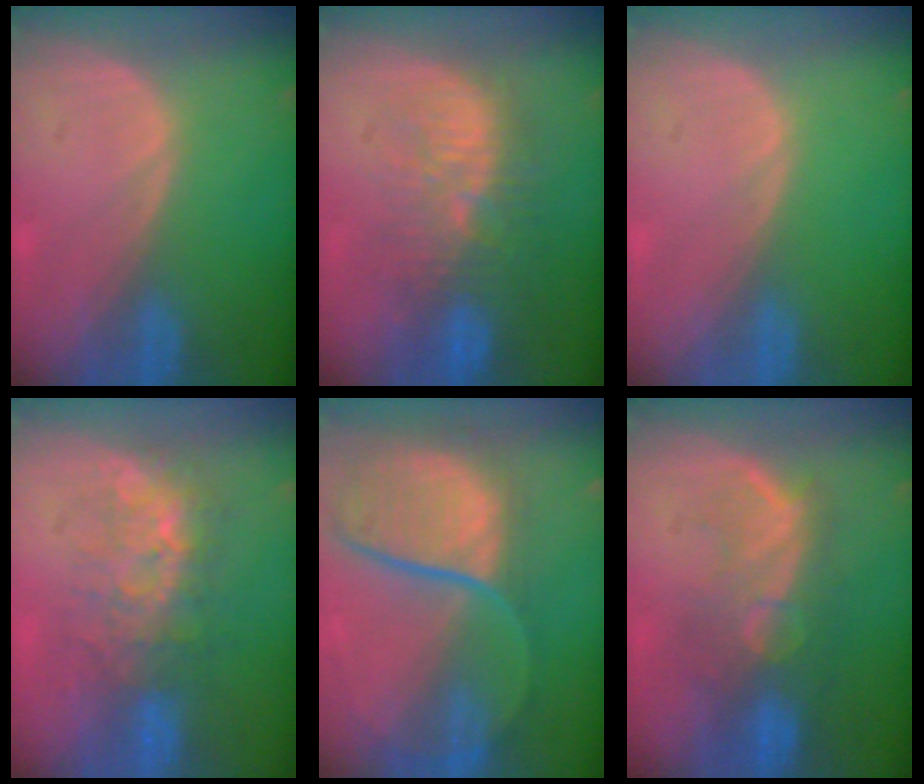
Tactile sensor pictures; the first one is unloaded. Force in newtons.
{"total": 10.4, "press": 9.3, "slide": 4.5}
{"total": 0.0}
{"total": 8.0, "press": 7.6, "slide": 2.4}
{"total": 12.1, "press": 10.0, "slide": 6.8}
{"total": 9.7, "press": 8.7, "slide": 4.3}